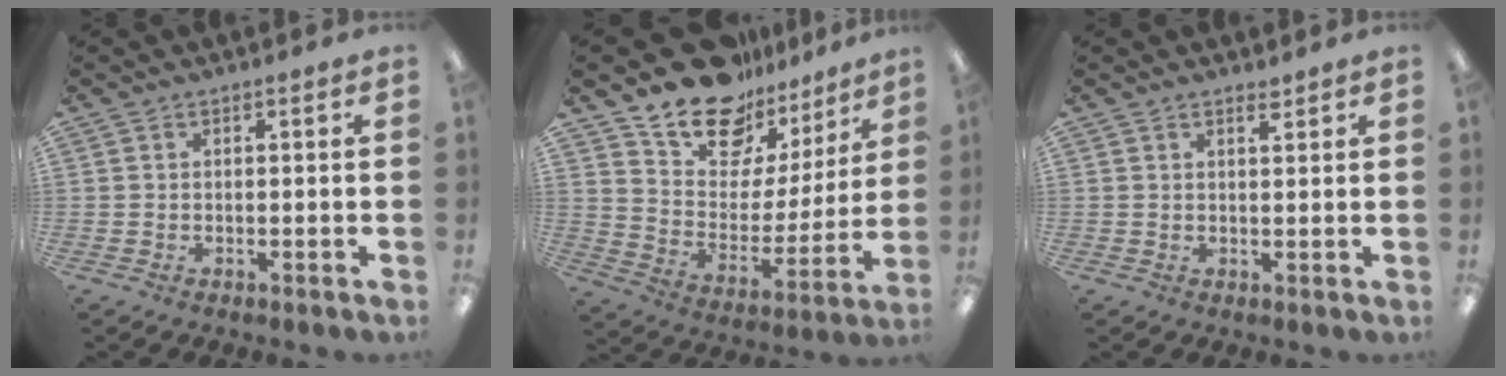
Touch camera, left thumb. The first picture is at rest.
{"total": 17.9, "force": [14.2, 9.5, 5.5], "torque": [-0.111, -0.111, 0.256]}
{"total": 1.8, "force": [1.6, 0.4, 0.8], "torque": [-0.010, -0.005, 0.027]}